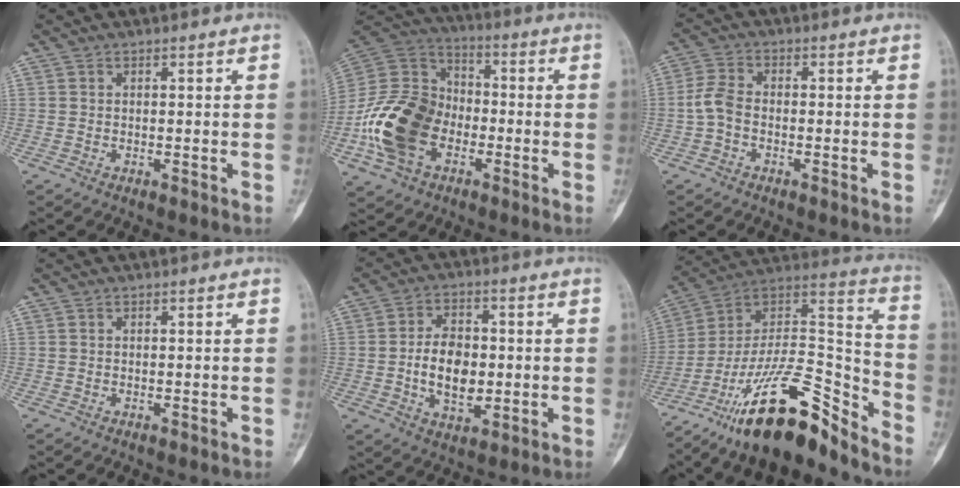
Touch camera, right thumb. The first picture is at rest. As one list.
[{"total": 19.4, "force": [-5.7, 13.9, 12.3], "torque": [-0.226, 0.047, -0.108]}, {"total": 4.4, "force": [-1.1, 2.8, 3.2], "torque": [-0.069, 0.014, -0.031]}, {"total": 0.0}, {"total": 10.2, "force": [-0.8, 6.5, 7.8], "torque": [-0.107, 0.004, -0.015]}, {"total": 25.0, "force": [-18.0, 7.5, 15.5], "torque": [-0.247, 0.108, -0.313]}]